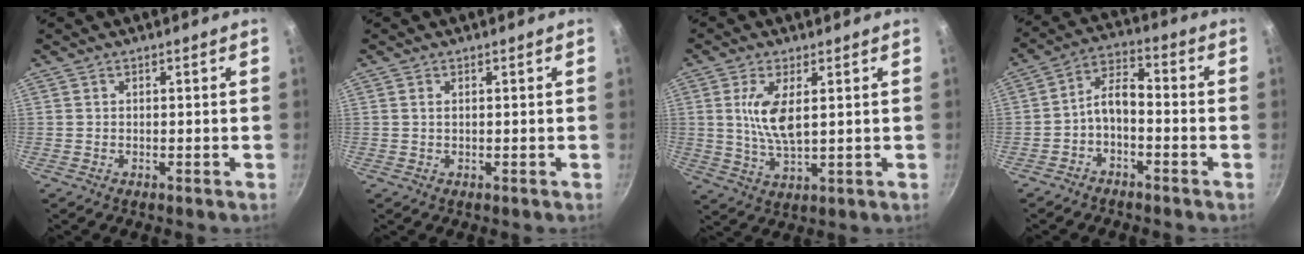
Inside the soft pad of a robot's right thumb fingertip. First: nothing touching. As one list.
[{"total": 0.8, "force": [0.2, 0.4, 0.7], "torque": [-0.013, 0.001, 0.004]}, {"total": 8.0, "force": [1.7, 3.2, 7.2], "torque": [-0.140, -0.010, 0.038]}, {"total": 6.2, "force": [-2.7, 3.2, 4.6], "torque": [-0.085, 0.049, -0.055]}]